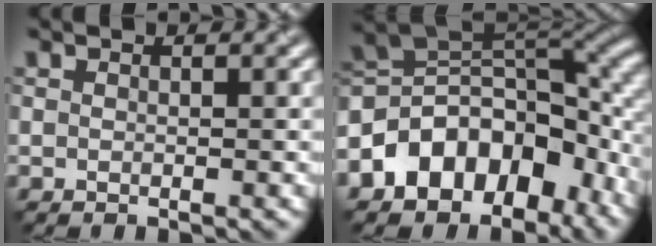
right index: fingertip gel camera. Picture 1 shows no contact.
{"total": 12.5, "force": [-3.7, 8.8, 8.0], "torque": [-0.136, 0.015, -0.080]}